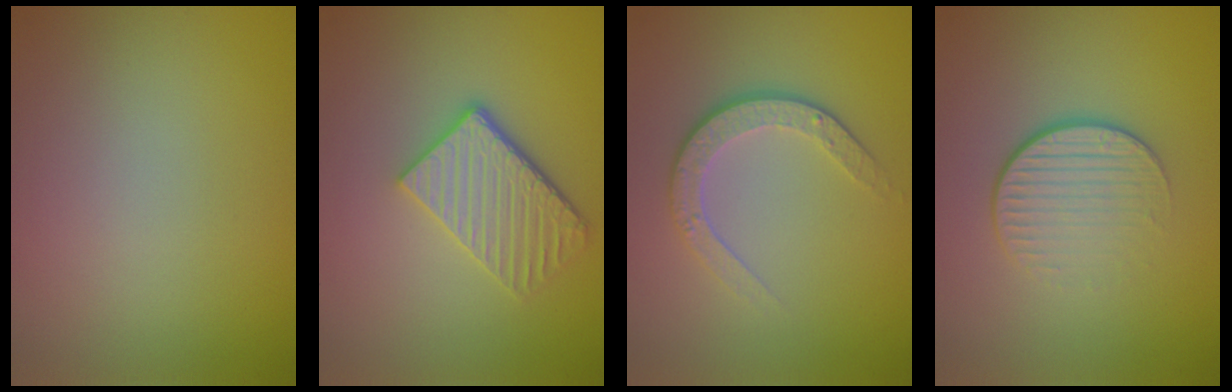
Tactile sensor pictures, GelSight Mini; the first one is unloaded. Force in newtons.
{"total": 4.0, "press": 3.4, "slide": 2.1}
{"total": 3.5, "press": 2.6, "slide": 2.3}
{"total": 4.2, "press": 2.6, "slide": 3.2}